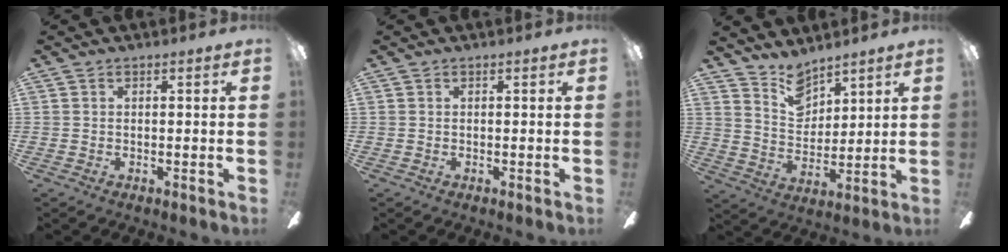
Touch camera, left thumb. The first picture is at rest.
{"total": 0.0}
{"total": 8.8, "force": [7.3, 4.5, 2.2], "torque": [-0.041, -0.045, 0.138]}